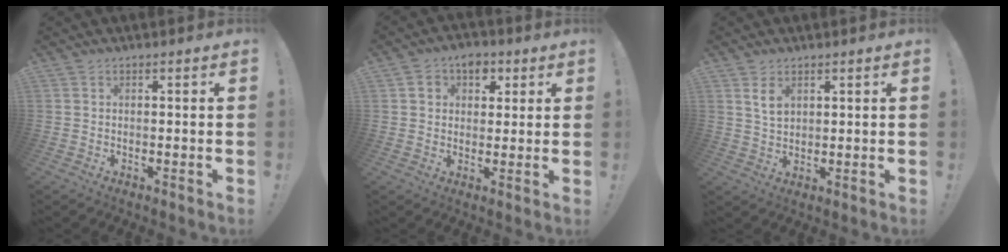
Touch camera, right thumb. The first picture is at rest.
{"total": 6.6, "force": [2.5, 5.6, 2.4], "torque": [-0.028, -0.004, 0.047]}
{"total": 4.6, "force": [2.4, 2.6, 3.0], "torque": [-0.043, -0.010, 0.042]}